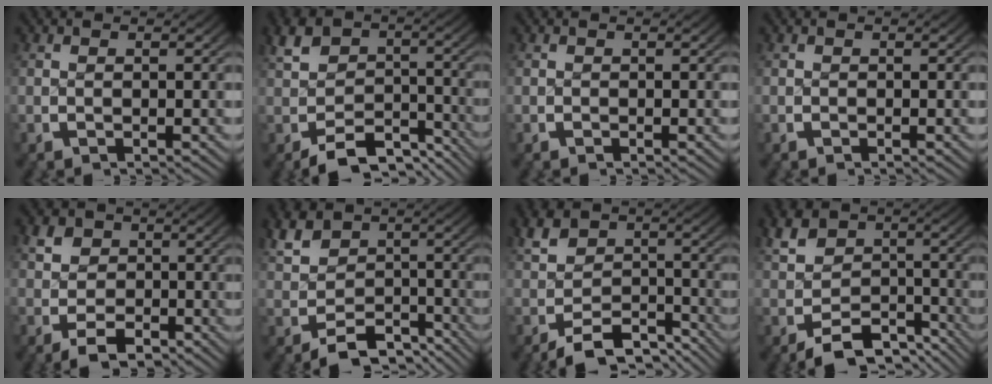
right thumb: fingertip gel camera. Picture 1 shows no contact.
{"total": 7.4, "force": [-4.4, 4.9, 3.3], "torque": [-0.052, -0.029, -0.063]}
{"total": 0.0}
{"total": 0.0}
{"total": 3.7, "force": [-1.2, 3.0, 1.7], "torque": [-0.021, -0.017, -0.016]}
{"total": 7.4, "force": [-2.7, 5.8, 3.7], "torque": [-0.061, -0.033, -0.033]}
{"total": 6.7, "force": [-4.5, 4.0, 2.9], "torque": [-0.040, -0.021, -0.068]}
{"total": 8.1, "force": [-4.1, 5.9, 3.7], "torque": [-0.063, -0.037, -0.056]}